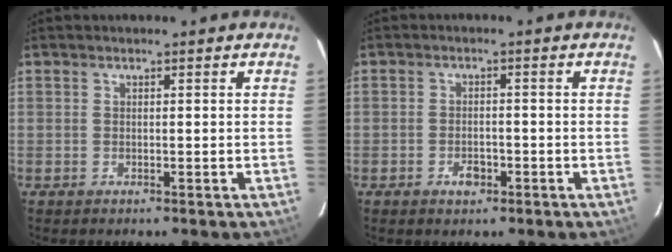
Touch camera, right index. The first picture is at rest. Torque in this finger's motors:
{"motor_torque": [-0.01, -0.05, 0.01, 0.03]}